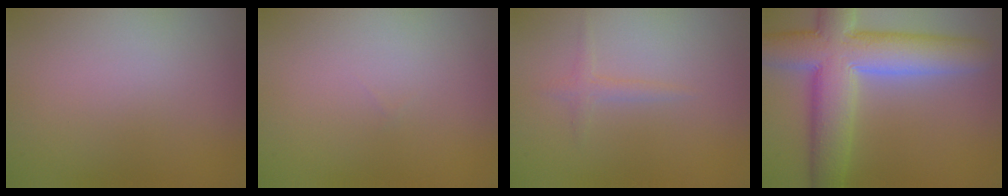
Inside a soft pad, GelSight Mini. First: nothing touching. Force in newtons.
{"total": 0.0}
{"total": 1.0, "press": 1.0, "slide": 0.1}
{"total": 10.4, "press": 10.4, "slide": 1.0}